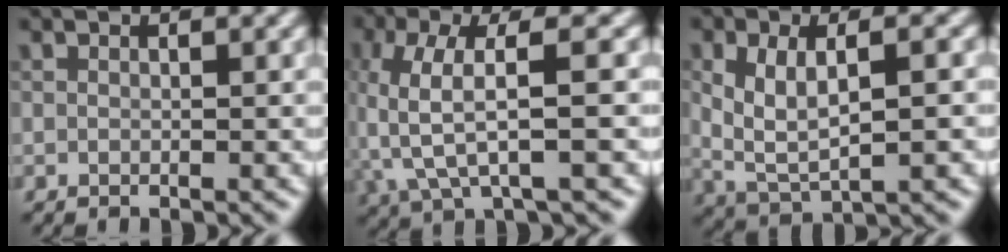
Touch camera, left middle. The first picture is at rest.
{"total": 5.8, "force": [-0.7, 1.6, 5.5], "torque": [-0.130, 0.007, -0.015]}
{"total": 5.3, "force": [0.5, 2.4, 4.7], "torque": [-0.097, -0.001, 0.011]}